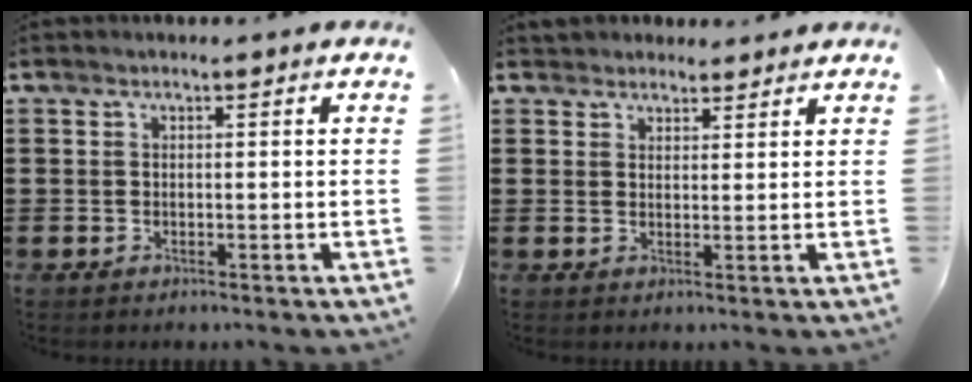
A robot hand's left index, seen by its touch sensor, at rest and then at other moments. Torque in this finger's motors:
{"motor_torque": [0.86, -0.17, 0.14, 0.03]}